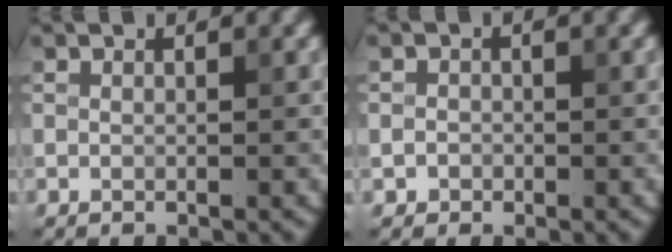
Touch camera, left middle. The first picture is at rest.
{"total": 0.9, "force": [-0.4, 0.8, 0.1], "torque": [0.005, -0.002, -0.008]}